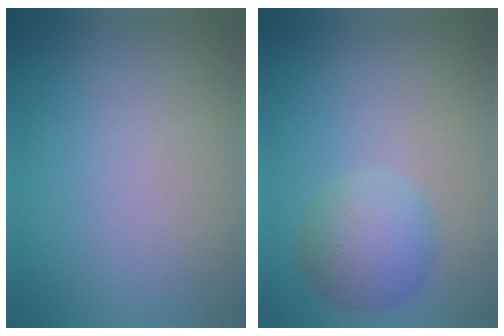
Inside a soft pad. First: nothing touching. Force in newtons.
{"total": 4.1, "press": 4.1, "slide": 0.2}